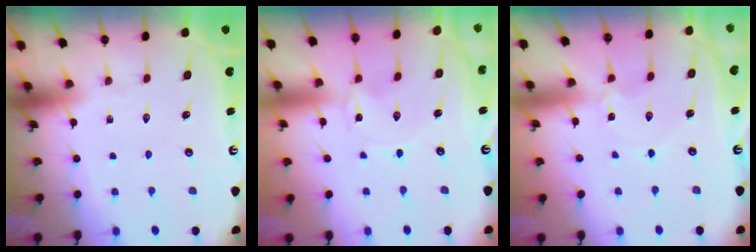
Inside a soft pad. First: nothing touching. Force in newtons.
{"total": 0.0}
{"total": 0.0}